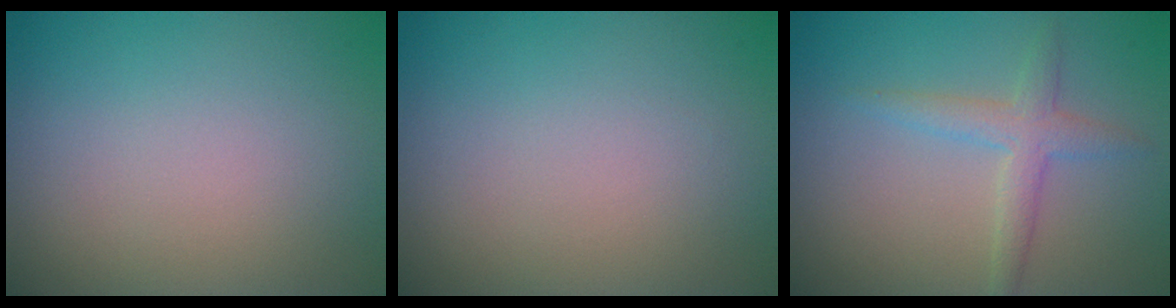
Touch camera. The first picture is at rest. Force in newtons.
{"total": 0.0}
{"total": 2.4, "press": 2.4, "slide": 0.1}